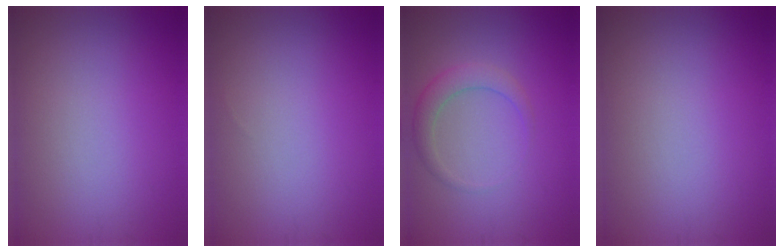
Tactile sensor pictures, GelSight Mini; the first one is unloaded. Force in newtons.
{"total": 0.0}
{"total": 2.3, "press": 2.3, "slide": 0.1}
{"total": 0.0}